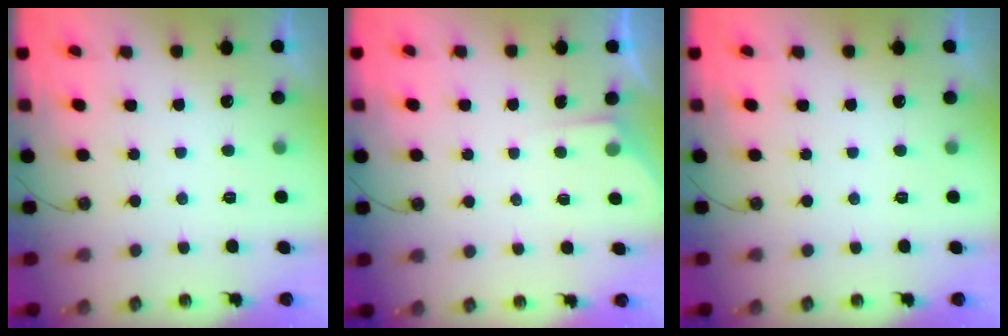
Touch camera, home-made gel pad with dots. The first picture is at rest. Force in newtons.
{"total": 3.4, "press": 3.4, "slide": 0.4}
{"total": 0.0}